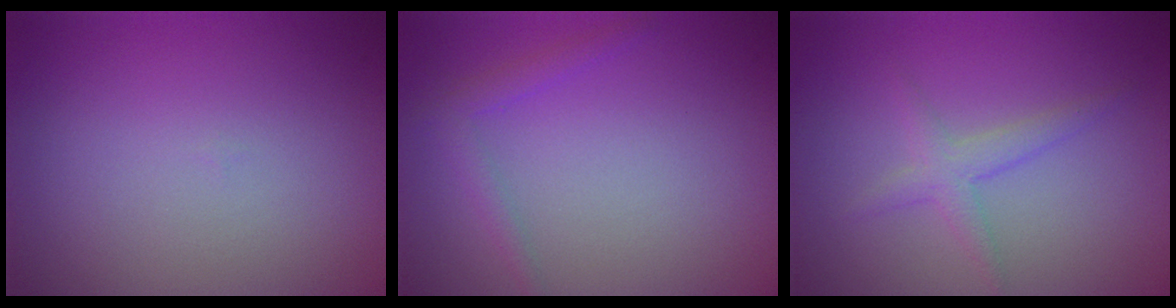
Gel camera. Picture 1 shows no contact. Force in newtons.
{"total": 1.6, "press": 1.6, "slide": 0.1}
{"total": 1.8, "press": 1.8, "slide": 0.0}